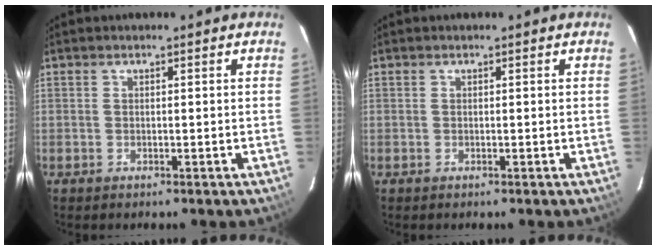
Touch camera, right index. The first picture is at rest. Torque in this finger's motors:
{"motor_torque": [0.00, 0.00, 0.00, 0.00]}